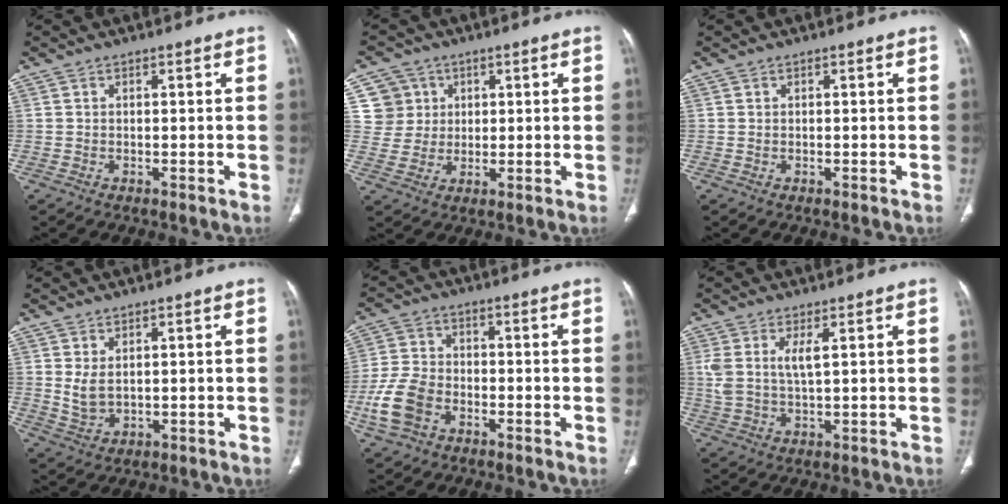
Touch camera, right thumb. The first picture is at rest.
{"total": 6.9, "force": [2.2, 6.5, 0.5], "torque": [0.025, -0.005, 0.042]}
{"total": 0.0}
{"total": 3.6, "force": [0.9, 2.2, 2.7], "torque": [-0.049, -0.008, 0.028]}
{"total": 9.4, "force": [-3.7, 6.5, 5.6], "torque": [-0.120, 0.018, -0.074]}
{"total": 4.8, "force": [1.7, 1.4, 4.3], "torque": [-0.099, -0.009, 0.041]}